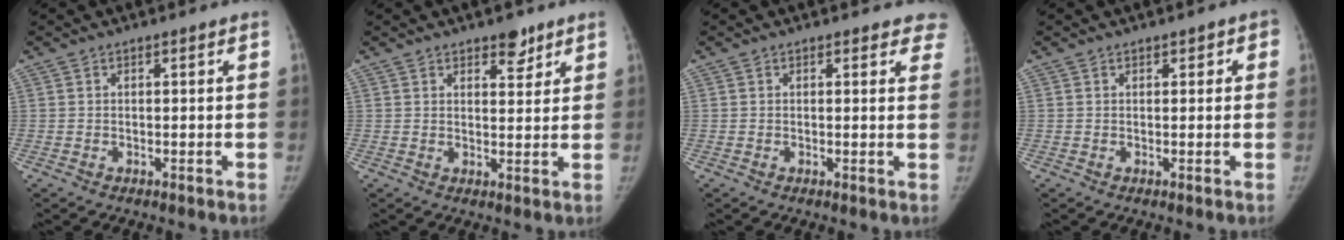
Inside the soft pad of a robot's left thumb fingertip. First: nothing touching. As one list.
[{"total": 4.0, "force": [2.7, 2.1, 2.1], "torque": [-0.003, -0.018, 0.041]}, {"total": 4.2, "force": [3.6, 1.8, 0.9], "torque": [0.027, -0.015, 0.018]}, {"total": 1.6, "force": [0.5, 1.2, 0.8], "torque": [0.012, 0.002, 0.002]}]